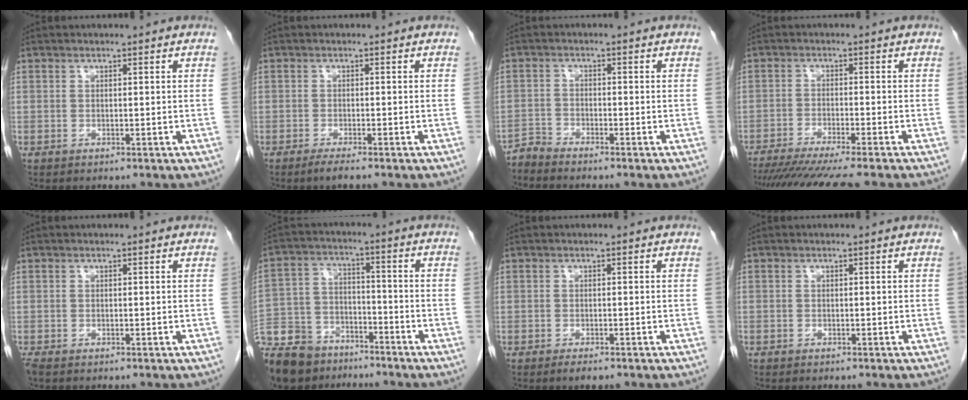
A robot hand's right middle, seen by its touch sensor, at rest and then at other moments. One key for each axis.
{"total": 1.9, "fx": -1.5, "fy": -0.1, "fz": 1.2, "tx": -0.032, "ty": -0.007, "tz": -0.028}
{"total": 2.2, "fx": -2.1, "fy": -0.3, "fz": -0.3, "tx": 0.012, "ty": -0.011, "tz": -0.043}
{"total": 13.1, "fx": -11.4, "fy": -0.6, "fz": 6.4, "tx": -0.078, "ty": -0.034, "tz": -0.172}
{"total": 1.0, "fx": -0.8, "fy": 0.3, "fz": 0.4, "tx": -0.013, "ty": -0.004, "tz": -0.015}
{"total": 16.3, "fx": -12.9, "fy": 8.2, "fz": 5.5, "tx": -0.134, "ty": 0.012, "tz": -0.218}
{"total": 1.8, "fx": -1.3, "fy": 0.5, "fz": 1.1, "tx": -0.022, "ty": -0.004, "tz": -0.017}
{"total": 0.0}